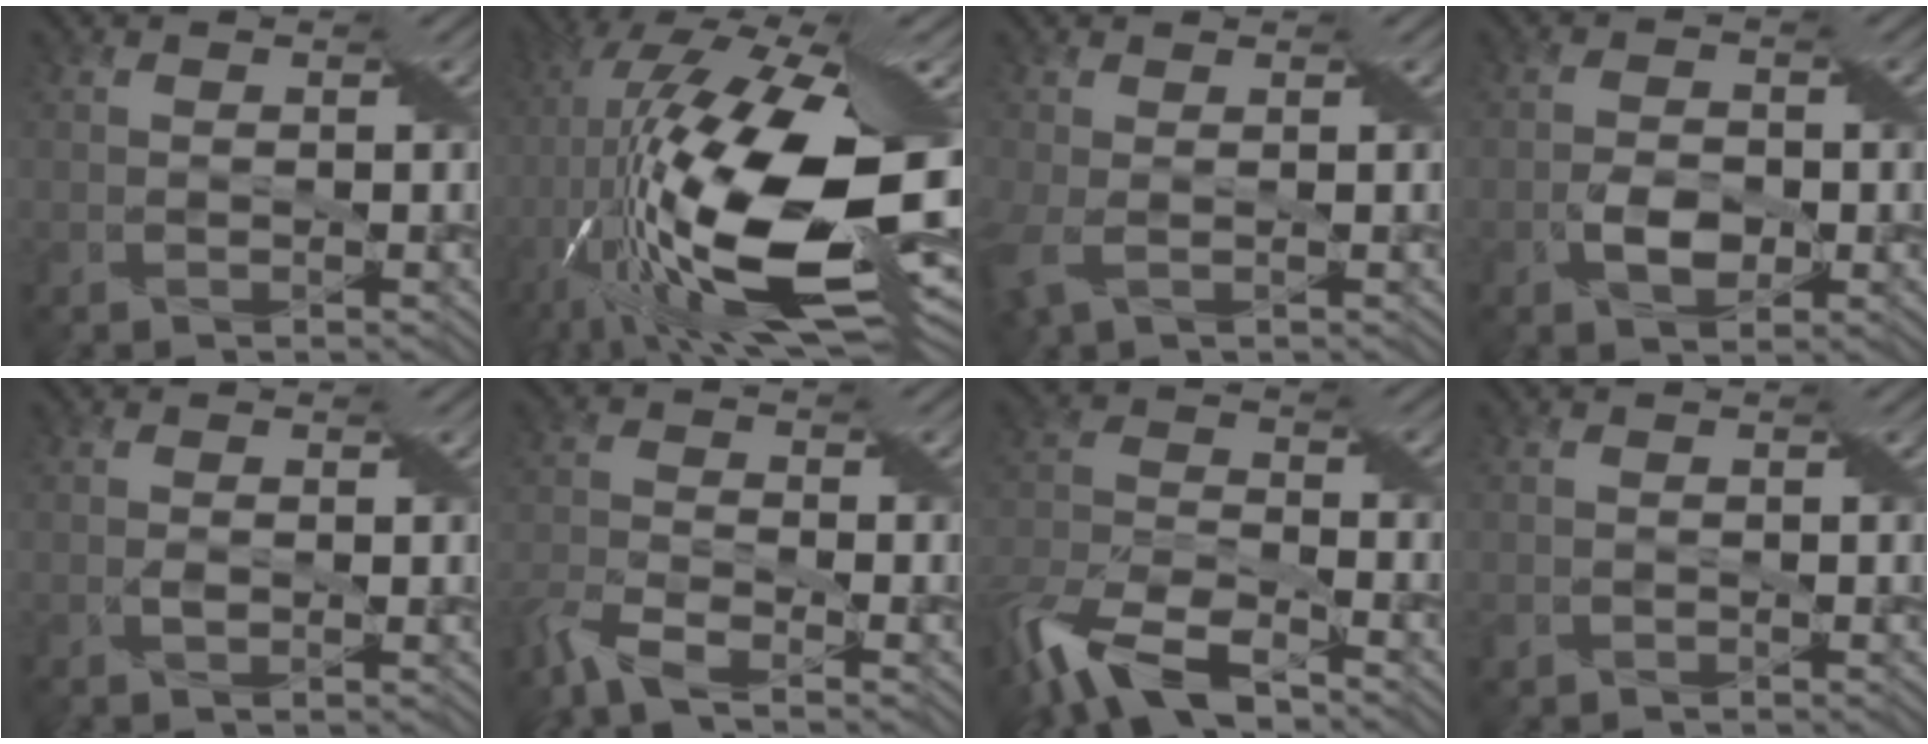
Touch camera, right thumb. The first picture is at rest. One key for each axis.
{"total": 21.6, "fx": -2.2, "fy": 7.7, "fz": 20.1, "tx": -0.396, "ty": 0.003, "tz": -0.041}
{"total": 3.1, "fx": -0.1, "fy": 1.5, "fz": 2.7, "tx": -0.078, "ty": 0.000, "tz": -0.006}
{"total": 3.7, "fx": -1.1, "fy": 2.3, "fz": 2.7, "tx": -0.055, "ty": 0.001, "tz": -0.023}
{"total": 1.1, "fx": 0.0, "fy": 0.5, "fz": 1.0, "tx": -0.019, "ty": 0.000, "tz": 0.001}
{"total": 5.6, "fx": -4.2, "fy": 1.5, "fz": 3.3, "tx": -0.079, "ty": -0.009, "tz": -0.097}
{"total": 11.8, "fx": -8.8, "fy": 4.3, "fz": 6.6, "tx": -0.146, "ty": -0.013, "tz": -0.185}
{"total": 0.9, "fx": -0.4, "fy": 0.8, "fz": 0.2, "tx": -0.010, "ty": -0.004, "tz": -0.007}